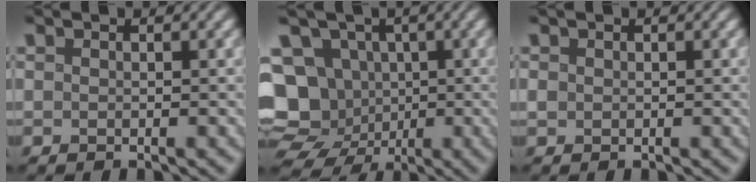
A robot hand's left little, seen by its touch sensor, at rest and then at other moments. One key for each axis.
{"total": 12.9, "fx": -2.9, "fy": 11.7, "fz": 4.6, "tx": -0.106, "ty": 0.004, "tz": -0.065}
{"total": 0.6, "fx": 0.1, "fy": 0.6, "fz": 0.2, "tx": -0.004, "ty": -0.001, "tz": 0.002}